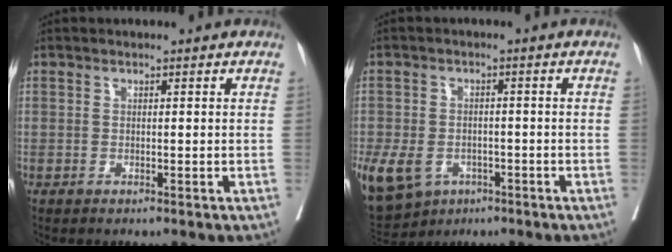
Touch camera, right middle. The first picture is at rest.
{"total": 17.8, "force": [-8.1, 13.8, 7.9], "torque": [-0.254, -0.011, -0.118]}